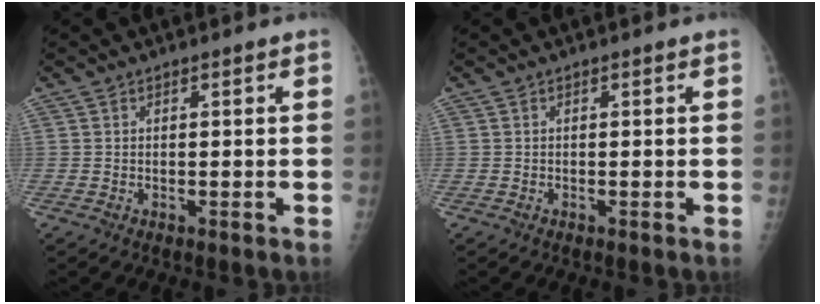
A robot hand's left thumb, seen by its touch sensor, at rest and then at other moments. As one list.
[{"total": 0.0}]